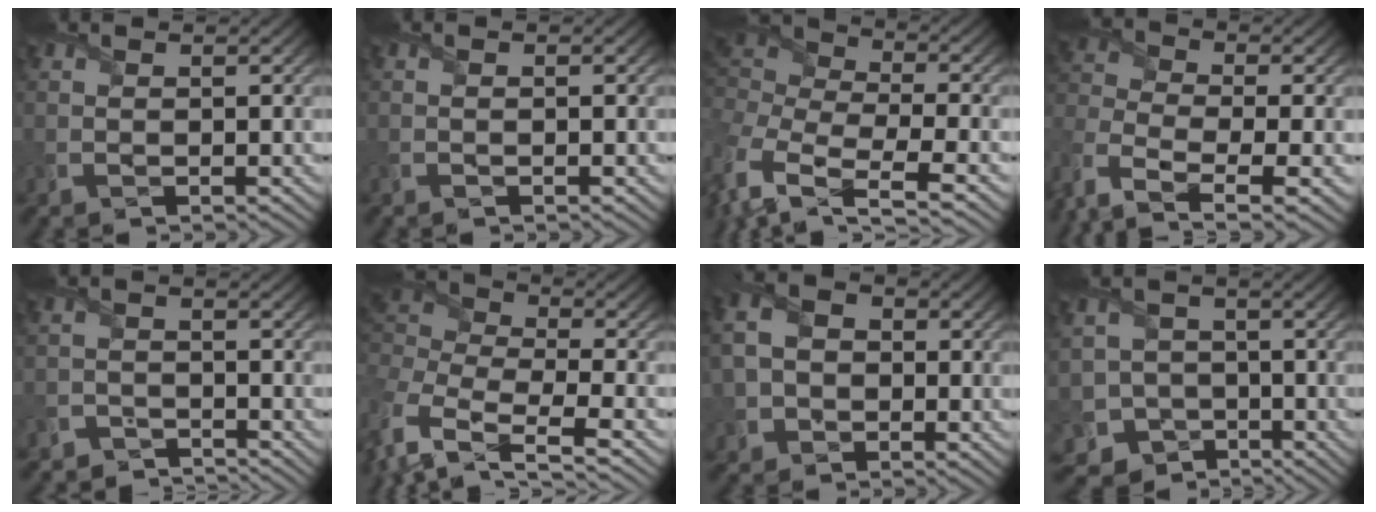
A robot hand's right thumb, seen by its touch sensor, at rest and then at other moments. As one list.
[{"total": 0.6, "force": [-0.4, 0.1, 0.5], "torque": [-0.003, 0.001, -0.004]}, {"total": 10.2, "force": [-3.4, 5.2, 8.1], "torque": [-0.222, -0.001, -0.053]}, {"total": 9.9, "force": [-6.2, 4.4, 6.2], "torque": [-0.159, -0.022, -0.132]}, {"total": 3.4, "force": [-3.3, 0.6, -0.1], "torque": [0.013, 0.003, -0.074]}, {"total": 9.7, "force": [-4.0, 4.7, 7.4], "torque": [-0.203, -0.001, -0.065]}, {"total": 7.0, "force": [-1.3, 5.9, 3.5], "torque": [-0.099, -0.005, -0.038]}, {"total": 9.2, "force": [-5.0, 7.4, 2.0], "torque": [-0.058, -0.021, -0.100]}]